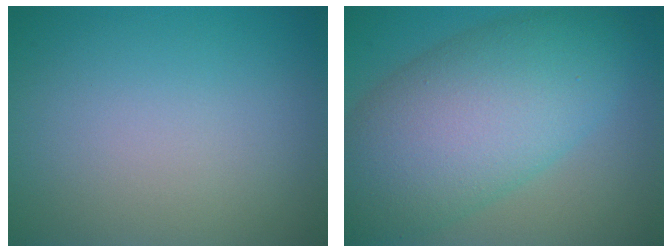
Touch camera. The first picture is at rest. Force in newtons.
{"total": 11.1, "press": 11.0, "slide": 0.3}